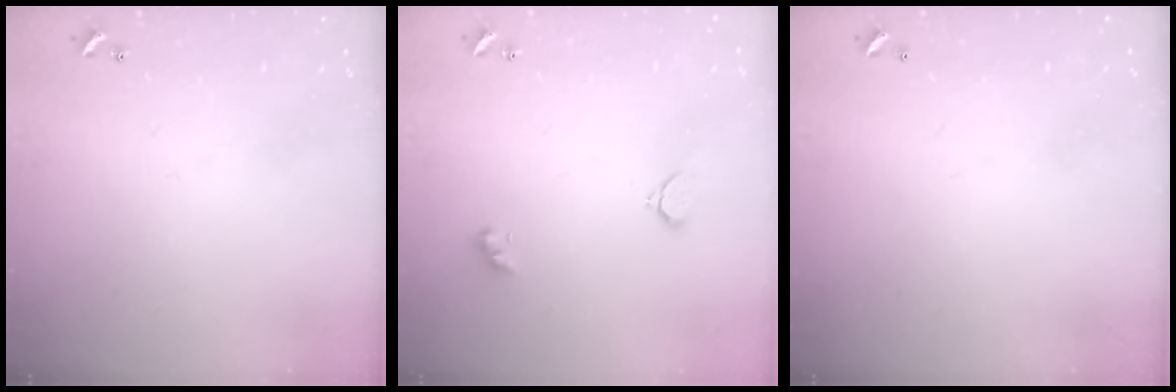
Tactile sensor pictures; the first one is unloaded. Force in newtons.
{"total": 2.6, "press": 2.5, "slide": 0.5}
{"total": 2.8, "press": 2.8, "slide": 0.1}